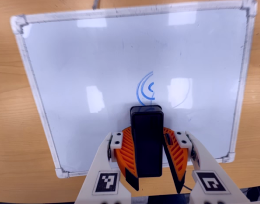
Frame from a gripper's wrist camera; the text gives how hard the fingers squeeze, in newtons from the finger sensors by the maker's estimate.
{"total": 9.4, "left": 9.6, "right": 9.2}